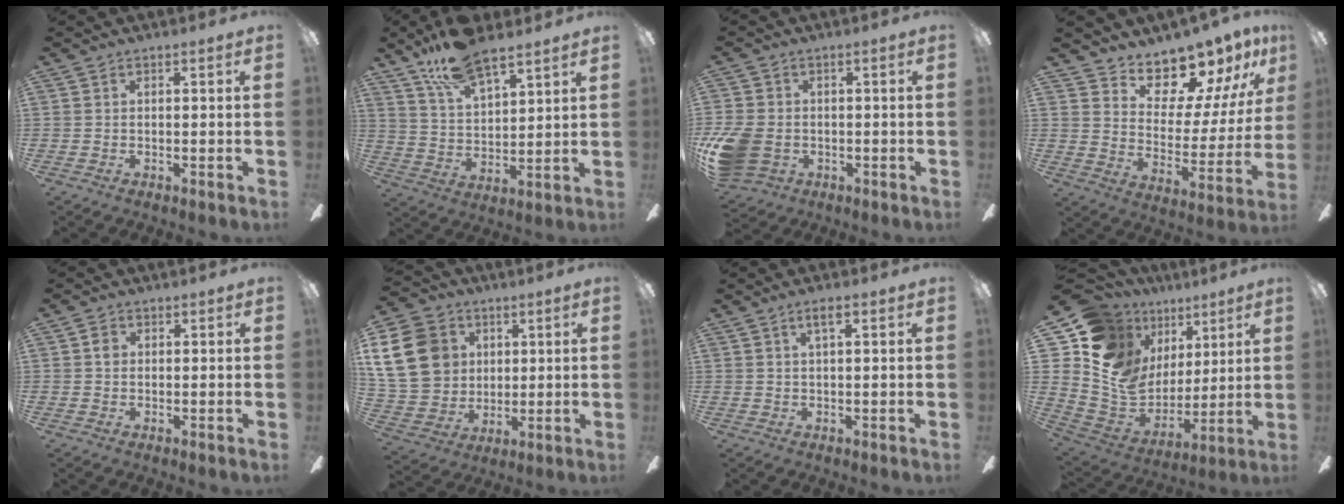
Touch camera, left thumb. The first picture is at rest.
{"total": 13.7, "force": [10.5, 5.0, 7.3], "torque": [-0.136, -0.046, 0.188]}
{"total": 10.9, "force": [-2.6, 8.3, 6.6], "torque": [-0.148, 0.015, -0.045]}
{"total": 14.1, "force": [12.8, 4.9, 3.4], "torque": [-0.064, -0.116, 0.229]}
{"total": 2.1, "force": [0.4, 1.8, 1.1], "torque": [-0.013, 0.004, 0.005]}
{"total": 18.4, "force": [4.7, 15.4, 8.8], "torque": [-0.180, 0.005, 0.096]}
{"total": 3.0, "force": [1.5, 0.8, 2.5], "torque": [-0.046, 0.002, 0.023]}
{"total": 13.8, "force": [7.6, 10.3, 5.1], "torque": [-0.133, -0.054, 0.145]}